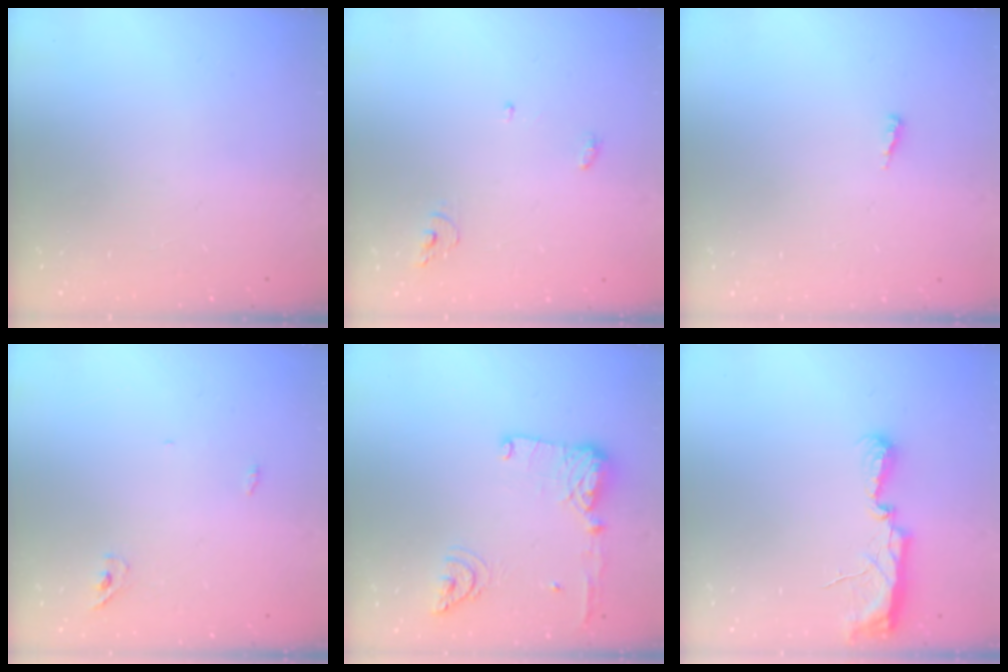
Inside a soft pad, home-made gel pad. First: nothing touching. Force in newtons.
{"total": 4.0, "press": 4.0, "slide": 0.4}
{"total": 3.1, "press": 3.1, "slide": 0.3}
{"total": 2.1, "press": 1.9, "slide": 1.0}
{"total": 18.4, "press": 16.9, "slide": 7.3}
{"total": 8.9, "press": 8.2, "slide": 3.4}